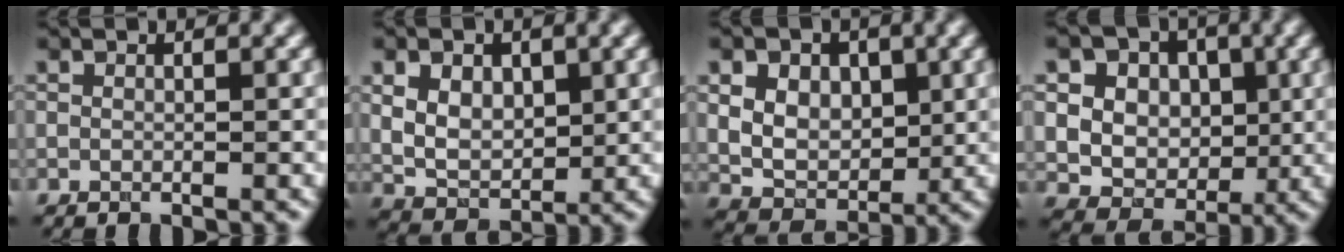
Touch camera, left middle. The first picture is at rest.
{"total": 4.9, "force": [1.3, 3.4, 3.4], "torque": [-0.061, -0.004, 0.025]}
{"total": 8.1, "force": [2.7, 6.1, 4.7], "torque": [-0.084, 0.020, 0.039]}
{"total": 11.6, "force": [3.6, 9.8, 5.0], "torque": [-0.105, 0.017, 0.061]}